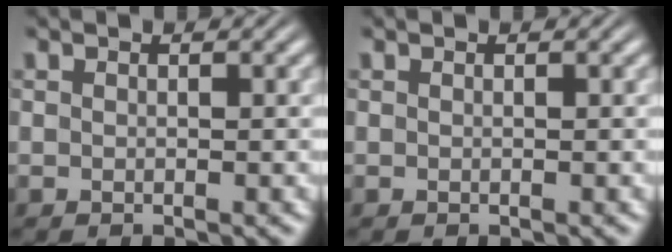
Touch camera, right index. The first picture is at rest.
{"total": 0.0}